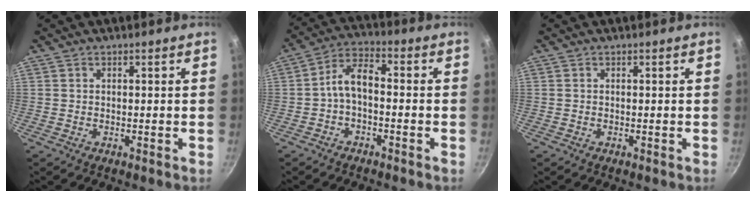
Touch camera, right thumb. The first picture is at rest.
{"total": 6.2, "force": [-1.7, 3.2, 5.0], "torque": [-0.092, 0.039, -0.038]}
{"total": 0.0}